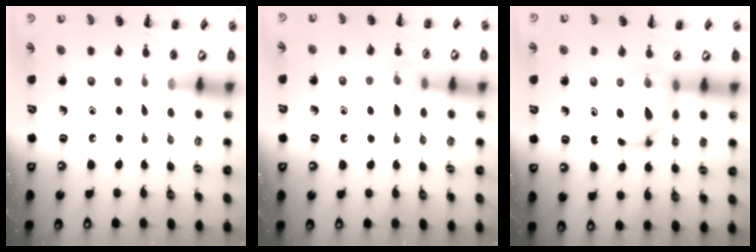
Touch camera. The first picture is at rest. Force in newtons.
{"total": 8.8, "press": 8.7, "slide": 1.0}
{"total": 6.4, "press": 6.3, "slide": 1.4}